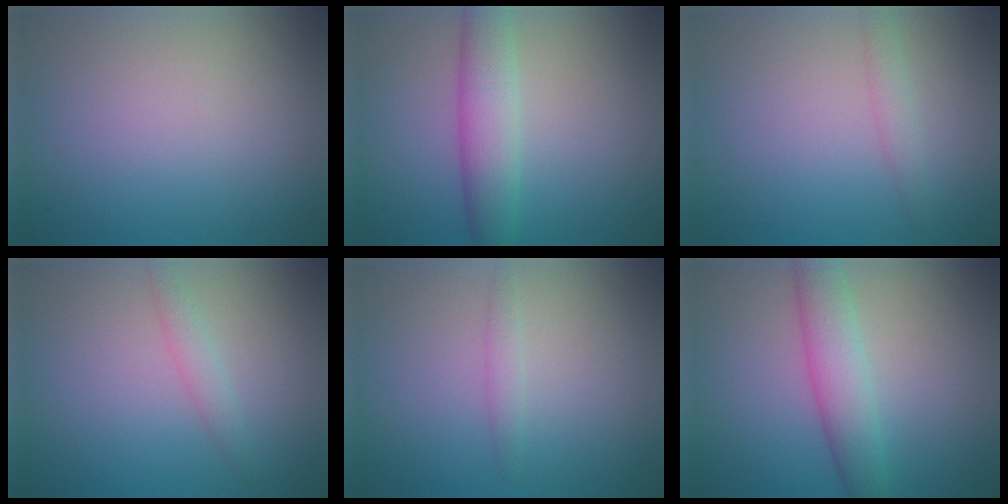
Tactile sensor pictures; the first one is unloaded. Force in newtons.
{"total": 4.5, "press": 4.5, "slide": 0.1}
{"total": 1.4, "press": 1.4, "slide": 0.0}
{"total": 1.6, "press": 1.6, "slide": 0.0}
{"total": 1.1, "press": 1.1, "slide": 0.0}
{"total": 4.4, "press": 4.4, "slide": 0.2}